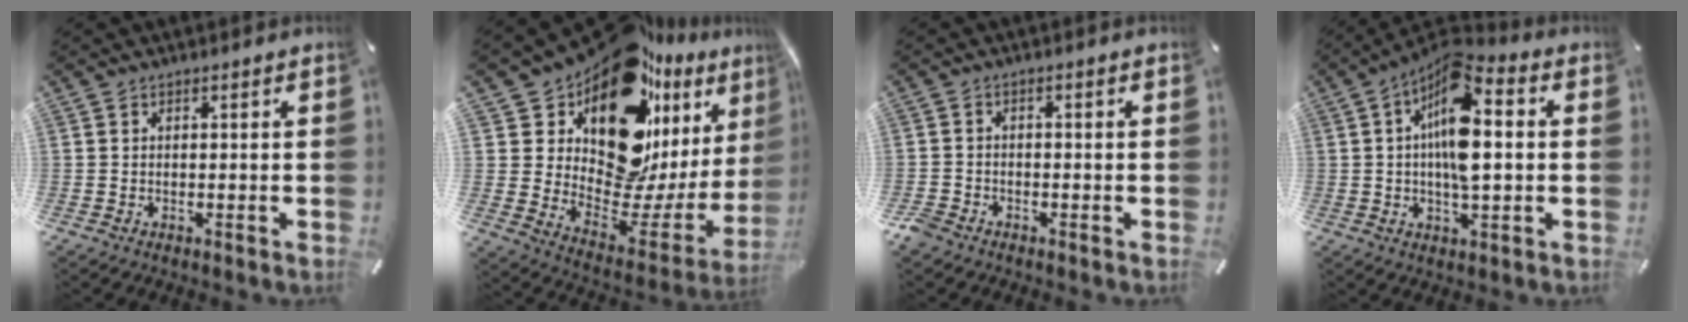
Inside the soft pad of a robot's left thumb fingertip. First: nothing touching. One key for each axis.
{"total": 18.8, "fx": 12.6, "fy": 9.0, "fz": 10.7, "tx": -0.148, "ty": -0.157, "tz": 0.216}
{"total": 2.5, "fx": -1.8, "fy": 1.6, "fz": 0.7, "tx": -0.015, "ty": 0.009, "tz": -0.038}
{"total": 13.4, "fx": 1.9, "fy": 5.6, "fz": 12.1, "tx": -0.220, "ty": -0.011, "tz": 0.032}